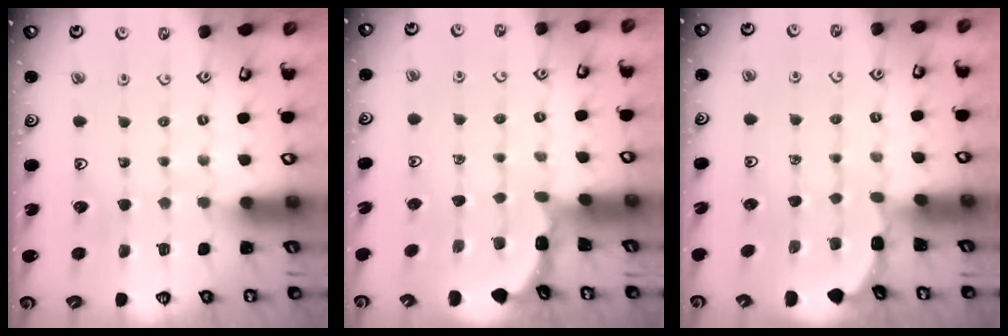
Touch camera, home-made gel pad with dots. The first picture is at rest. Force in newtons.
{"total": 1.7, "press": 1.7, "slide": 0.1}
{"total": 2.4, "press": 2.4, "slide": 0.3}